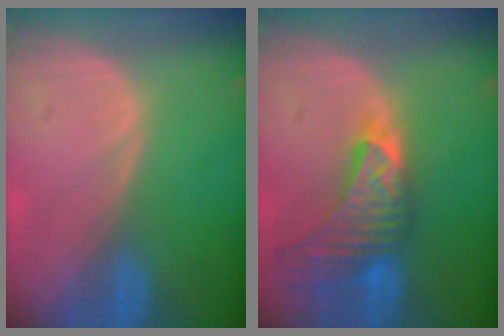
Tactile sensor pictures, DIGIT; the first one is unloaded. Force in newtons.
{"total": 9.1, "press": 8.2, "slide": 4.0}